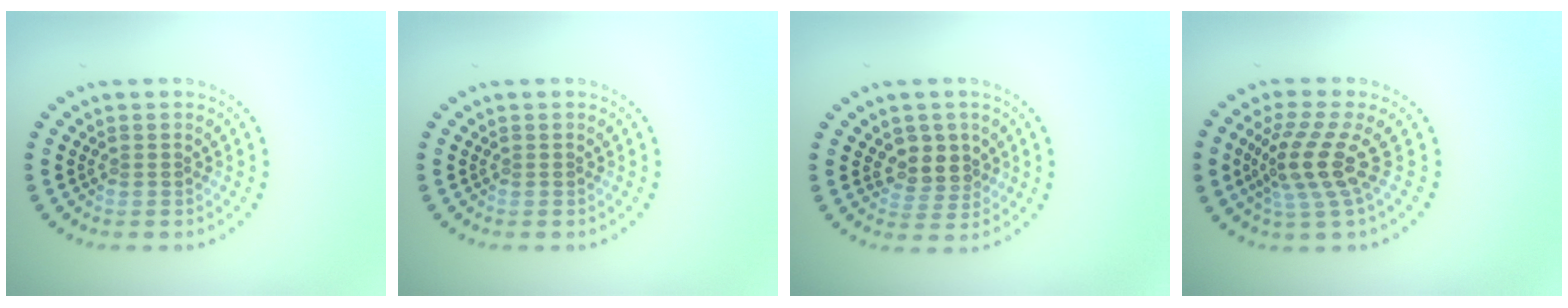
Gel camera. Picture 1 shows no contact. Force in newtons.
{"total": 0.0}
{"total": 2.8, "press": 2.5, "slide": 1.3}
{"total": 4.2, "press": 3.0, "slide": 2.9}